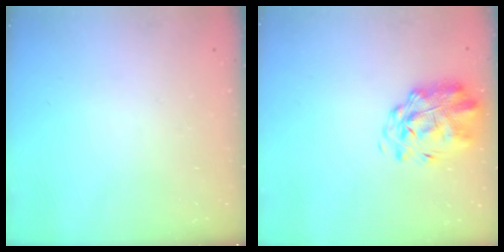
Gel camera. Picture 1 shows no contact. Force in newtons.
{"total": 2.7, "press": 2.3, "slide": 1.5}